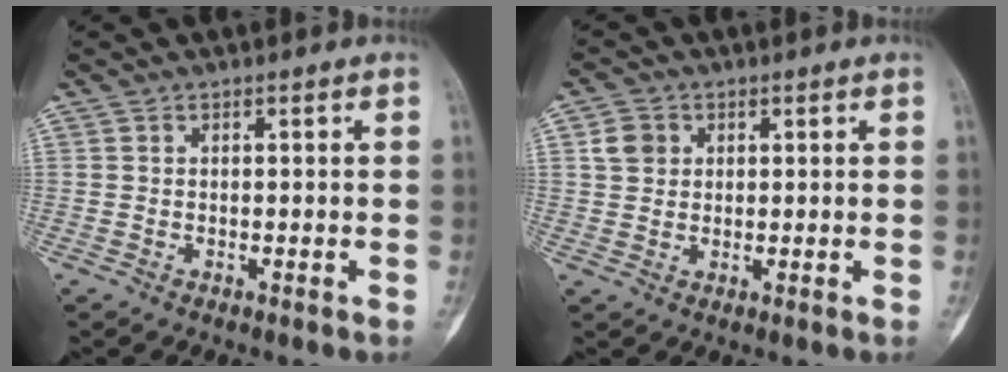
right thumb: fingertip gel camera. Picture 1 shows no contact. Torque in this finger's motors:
{"motor_torque": [-0.63, 0.43, 0.05, 0.21, 0.02]}